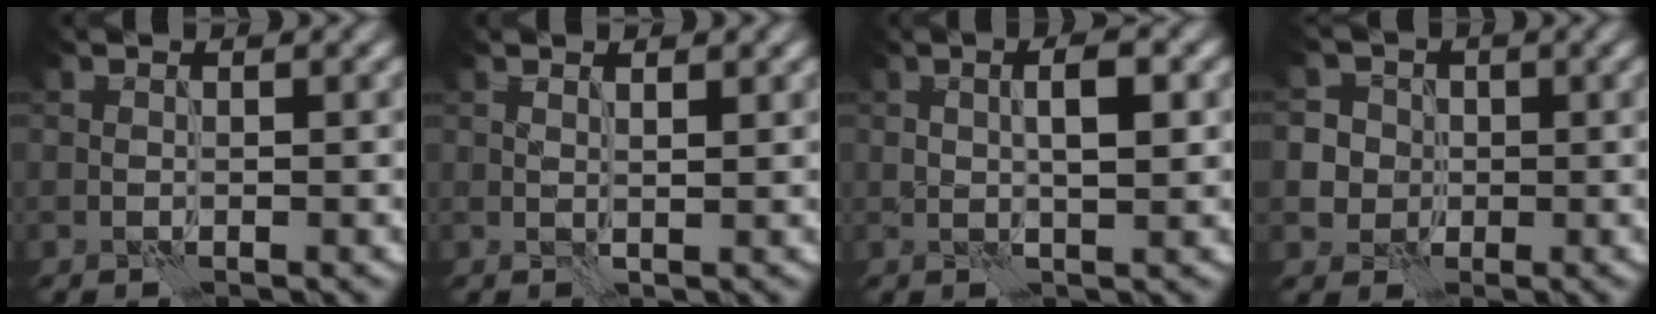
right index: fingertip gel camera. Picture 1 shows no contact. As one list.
[{"total": 1.2, "force": [0.7, 0.1, 0.9], "torque": [-0.015, -0.004, 0.012]}, {"total": 3.3, "force": [0.6, 0.8, 3.2], "torque": [-0.058, 0.006, 0.010]}, {"total": 6.4, "force": [0.8, 6.0, 2.0], "torque": [-0.031, 0.034, -0.007]}]